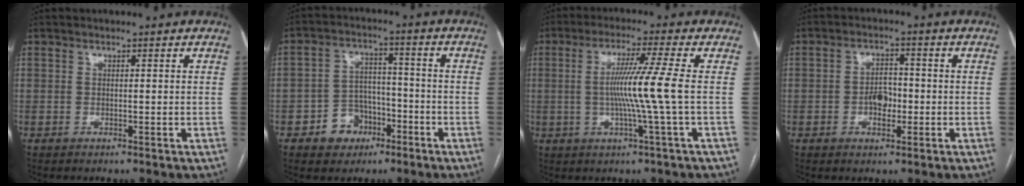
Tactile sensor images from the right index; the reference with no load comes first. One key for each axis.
{"total": 6.7, "fx": -3.3, "fy": 5.4, "fz": 2.2, "tx": -0.039, "ty": 0.021, "tz": -0.045}
{"total": 8.2, "fx": -0.4, "fy": -2.2, "fz": 7.9, "tx": -0.150, "ty": 0.000, "tz": -0.004}
{"total": 3.9, "fx": -0.9, "fy": 2.3, "fz": 3.0, "tx": -0.050, "ty": 0.007, "tz": -0.016}